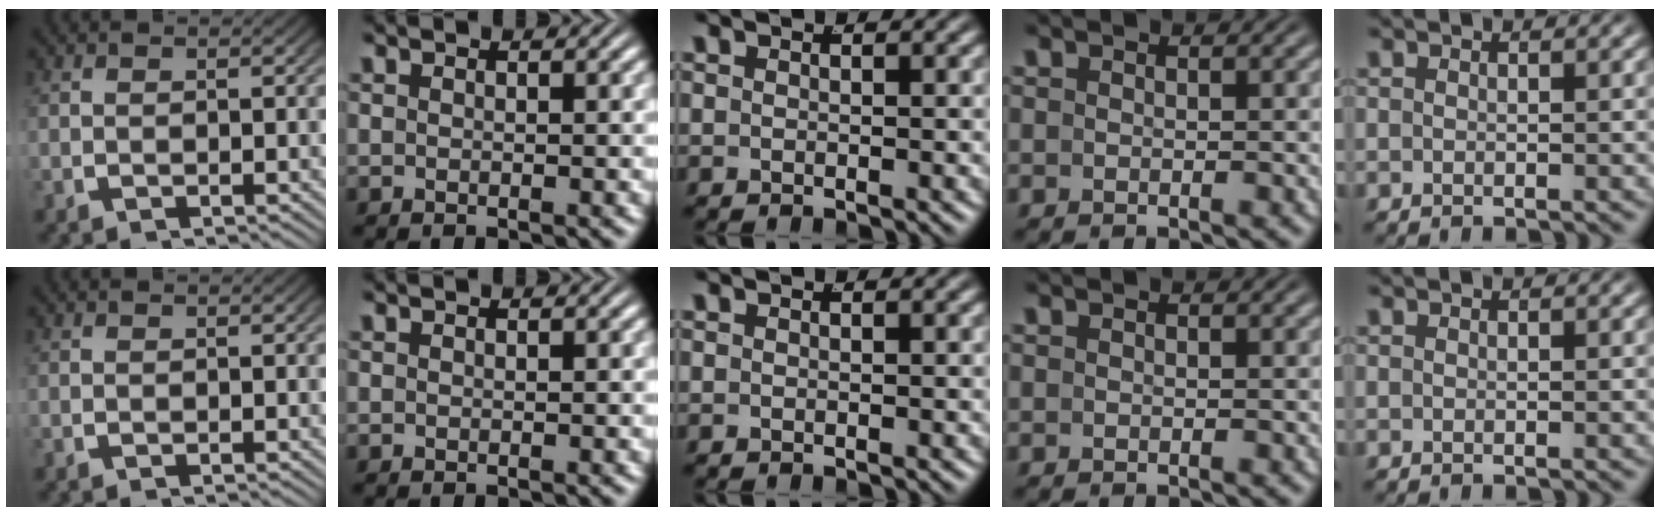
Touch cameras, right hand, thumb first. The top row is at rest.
{}